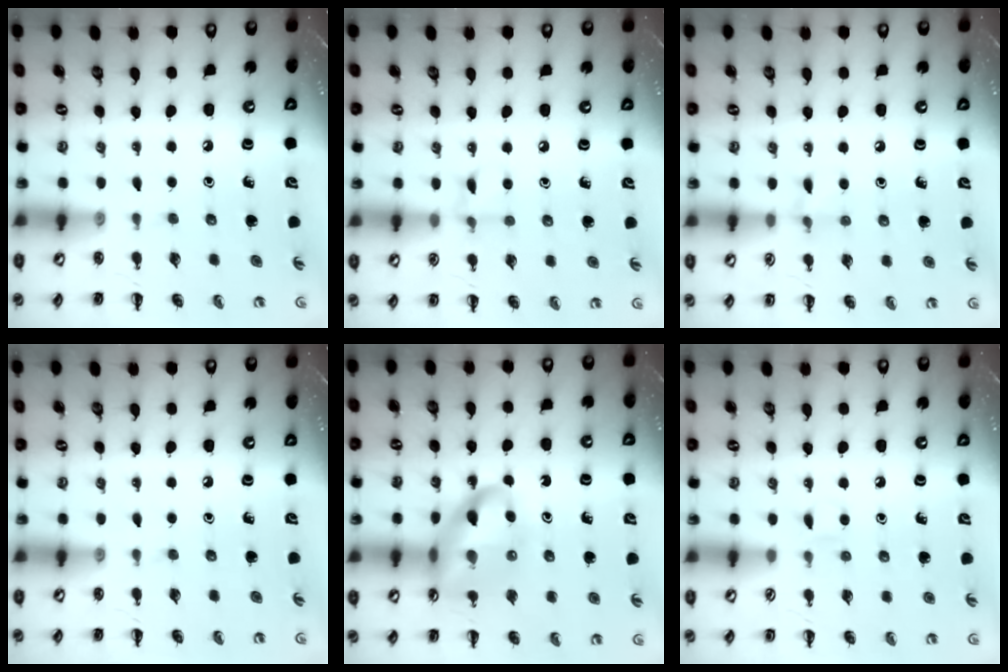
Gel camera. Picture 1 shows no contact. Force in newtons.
{"total": 6.1, "press": 5.8, "slide": 1.9}
{"total": 5.4, "press": 5.1, "slide": 1.8}
{"total": 0.0}
{"total": 15.6, "press": 15.3, "slide": 3.2}
{"total": 3.3, "press": 3.1, "slide": 1.1}